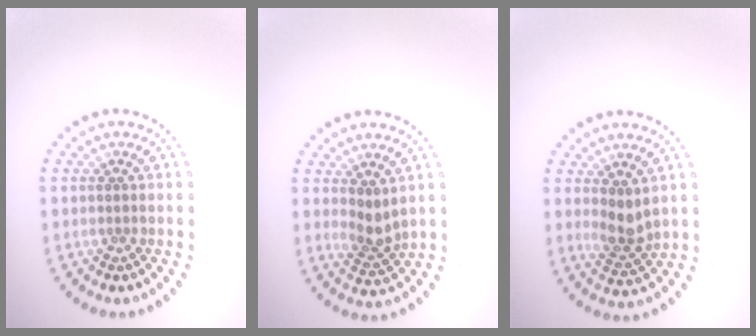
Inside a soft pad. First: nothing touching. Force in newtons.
{"total": 2.1, "press": 1.7, "slide": 1.2}
{"total": 2.6, "press": 2.4, "slide": 1.2}